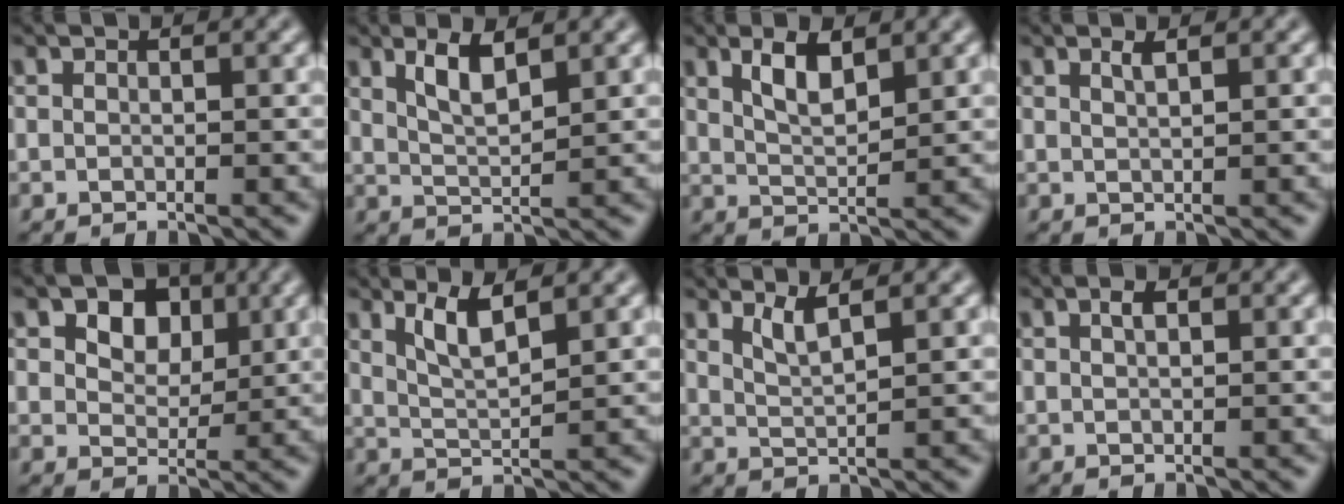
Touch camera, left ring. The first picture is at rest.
{"total": 3.0, "force": [1.8, 0.8, 2.2], "torque": [-0.044, -0.004, 0.036]}
{"total": 3.2, "force": [1.8, 1.1, 2.4], "torque": [-0.048, -0.001, 0.035]}
{"total": 1.1, "force": [0.7, 0.2, 0.7], "torque": [-0.011, 0.000, 0.012]}
{"total": 5.1, "force": [2.2, 3.4, 3.0], "torque": [-0.054, -0.002, 0.024]}
{"total": 3.1, "force": [2.0, 0.6, 2.3], "torque": [-0.044, -0.005, 0.041]}
{"total": 2.1, "force": [1.4, 0.4, 1.5], "torque": [-0.025, -0.003, 0.029]}
{"total": 1.1, "force": [0.5, 0.4, 0.8], "torque": [-0.017, 0.002, 0.010]}